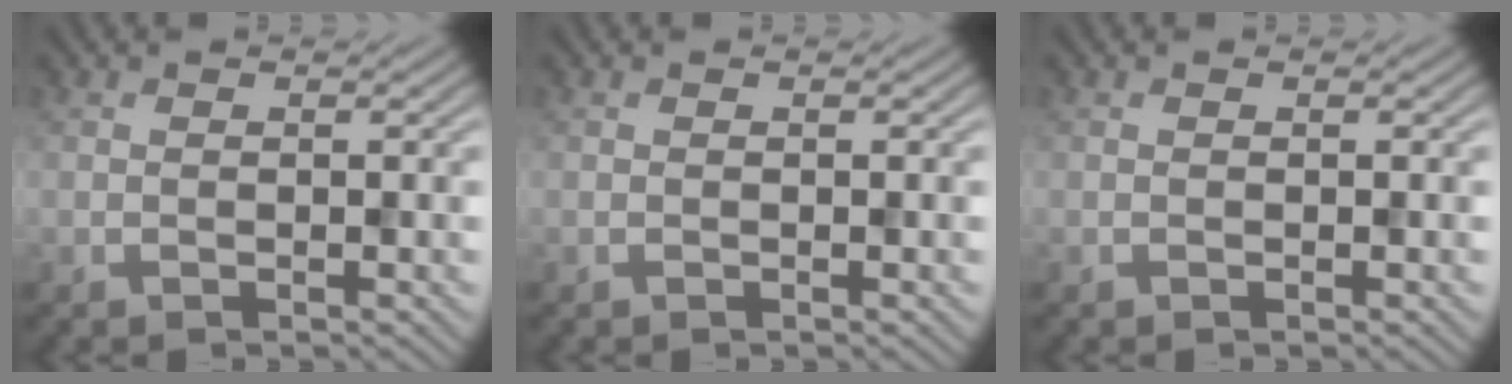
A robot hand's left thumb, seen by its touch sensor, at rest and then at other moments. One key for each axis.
{"total": 0.0}
{"total": 0.0}